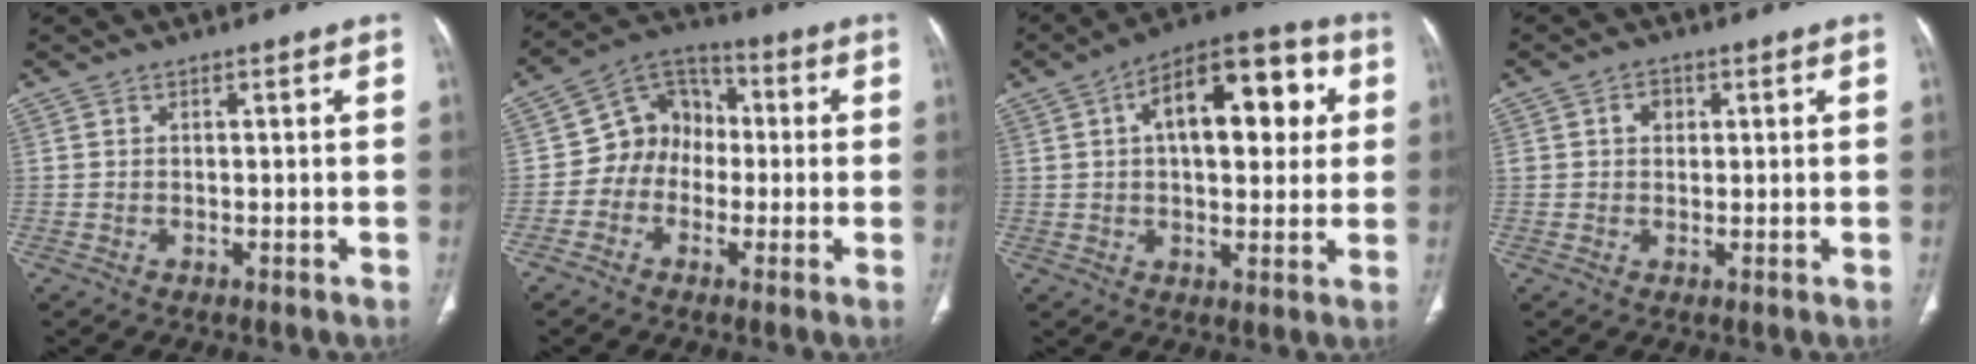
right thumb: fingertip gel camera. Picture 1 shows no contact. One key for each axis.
{"total": 9.9, "fx": -1.2, "fy": 8.5, "fz": 4.9, "tx": -0.041, "ty": 0.037, "tz": -0.039}
{"total": 18.6, "fx": 4.6, "fy": 9.3, "fz": 15.4, "tx": -0.184, "ty": 0.022, "tz": 0.059}
{"total": 2.8, "fx": 0.8, "fy": 2.3, "fz": 1.4, "tx": -0.010, "ty": 0.001, "tz": 0.012}